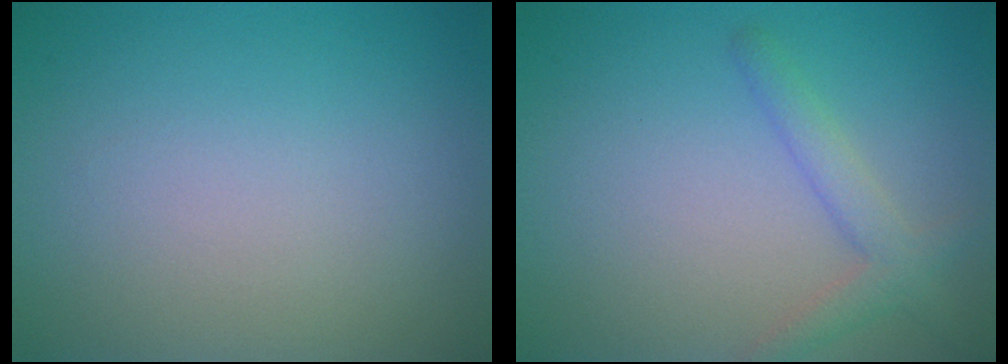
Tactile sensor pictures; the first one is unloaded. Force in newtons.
{"total": 2.4, "press": 2.4, "slide": 0.2}